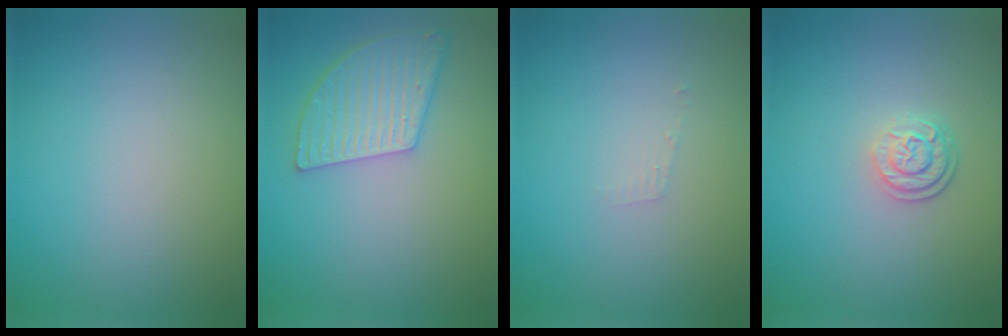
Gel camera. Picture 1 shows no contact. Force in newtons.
{"total": 5.2, "press": 4.4, "slide": 2.6}
{"total": 0.7, "press": 0.7, "slide": 0.1}
{"total": 2.6, "press": 2.0, "slide": 1.6}